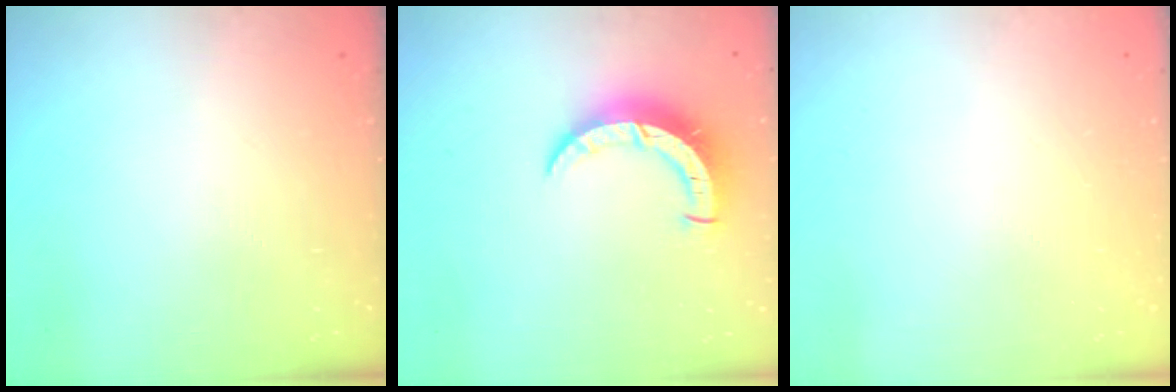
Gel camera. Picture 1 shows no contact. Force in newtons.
{"total": 8.3, "press": 8.3, "slide": 1.0}
{"total": 0.0}